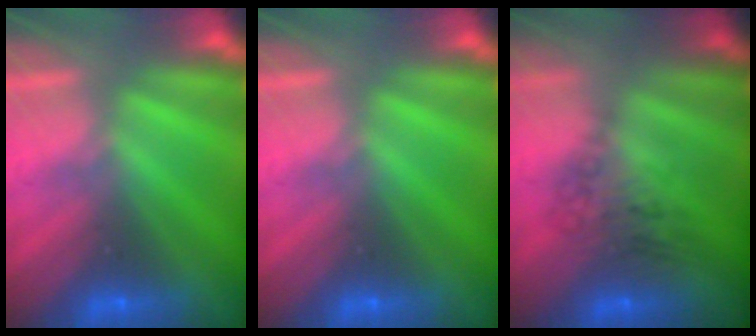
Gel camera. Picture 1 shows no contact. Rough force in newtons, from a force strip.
{"total": 0.0}
{"total": 2.6}